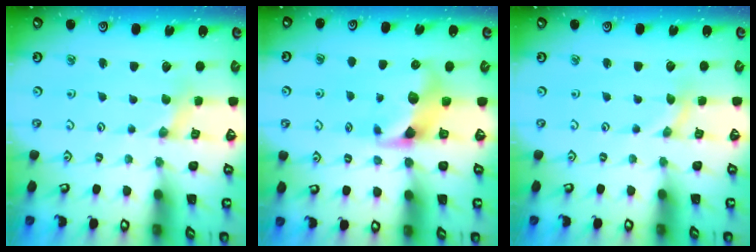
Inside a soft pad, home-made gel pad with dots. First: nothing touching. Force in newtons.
{"total": 8.6, "press": 8.5, "slide": 1.2}
{"total": 0.0}